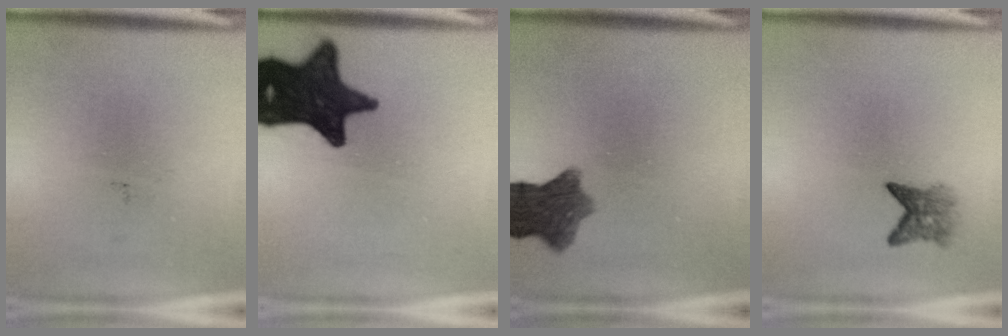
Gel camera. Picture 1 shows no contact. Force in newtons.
{"total": 17.2}
{"total": 8.2}
{"total": 3.0}